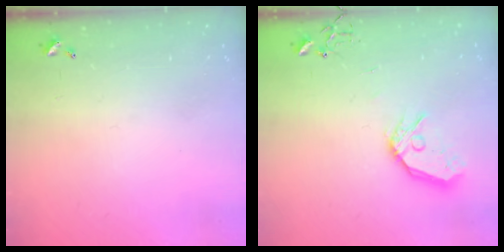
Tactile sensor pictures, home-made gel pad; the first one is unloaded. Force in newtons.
{"total": 12.0, "press": 11.9, "slide": 1.6}